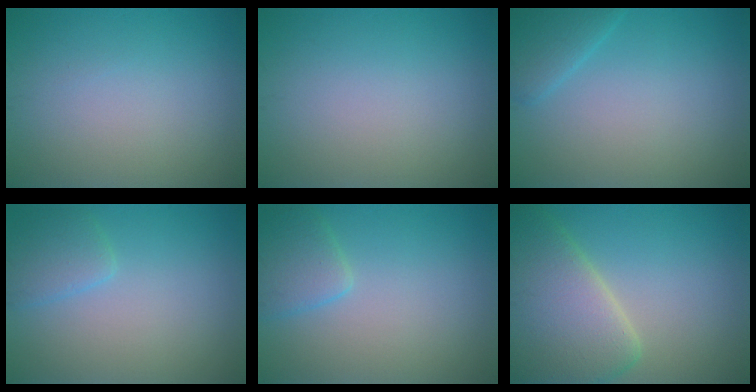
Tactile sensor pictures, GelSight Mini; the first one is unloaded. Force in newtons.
{"total": 0.0}
{"total": 2.2, "press": 2.2, "slide": 0.1}
{"total": 2.1, "press": 2.1, "slide": 0.2}
{"total": 2.6, "press": 2.6, "slide": 0.2}
{"total": 8.6, "press": 8.6, "slide": 0.7}